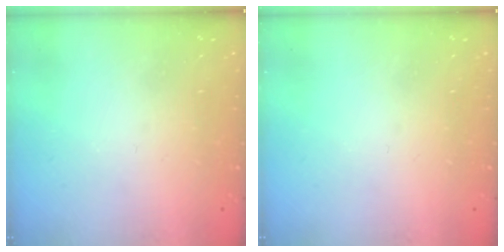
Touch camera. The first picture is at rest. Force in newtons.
{"total": 0.0}